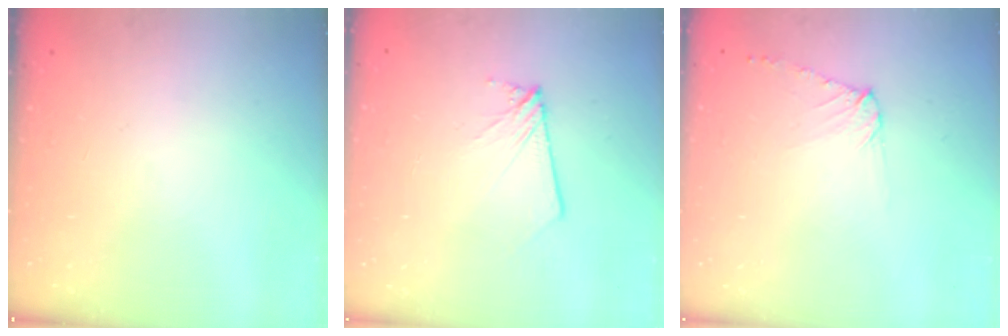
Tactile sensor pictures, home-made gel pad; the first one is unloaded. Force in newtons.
{"total": 2.6, "press": 2.6, "slide": 0.2}
{"total": 5.6, "press": 5.6, "slide": 0.6}